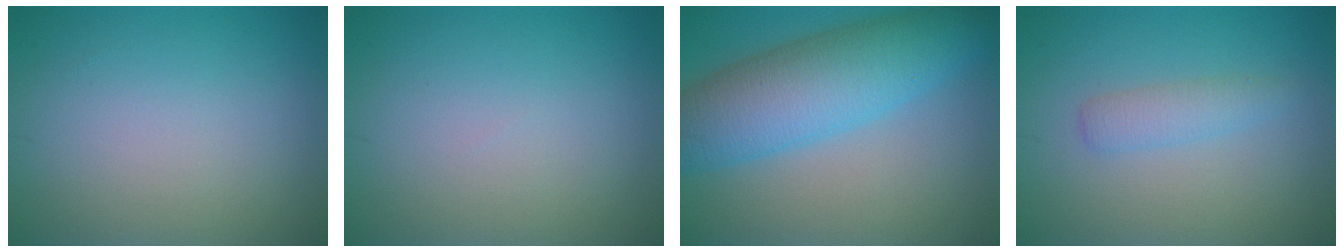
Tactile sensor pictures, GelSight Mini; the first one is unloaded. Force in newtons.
{"total": 0.0}
{"total": 8.6, "press": 8.6, "slide": 0.1}
{"total": 1.8, "press": 1.8, "slide": 0.1}